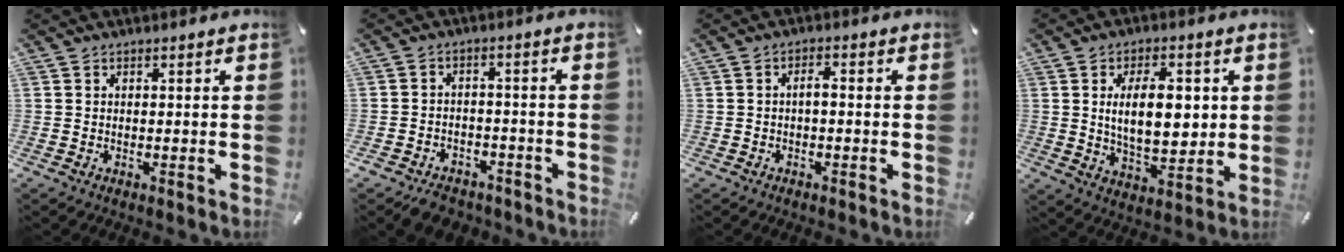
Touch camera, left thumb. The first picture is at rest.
{"total": 5.2, "force": [-4.0, 3.0, 1.0], "torque": [-0.018, 0.024, -0.077]}
{"total": 2.1, "force": [-0.7, 0.7, 1.8], "torque": [-0.034, 0.007, -0.016]}
{"total": 12.6, "force": [1.9, 6.9, 10.4], "torque": [-0.170, -0.003, 0.029]}